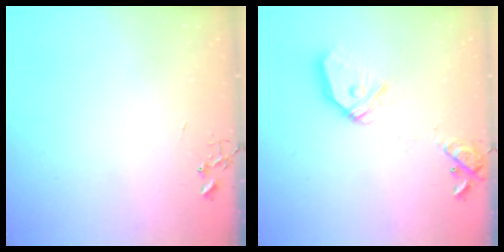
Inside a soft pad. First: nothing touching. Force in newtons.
{"total": 15.8, "press": 15.6, "slide": 2.1}